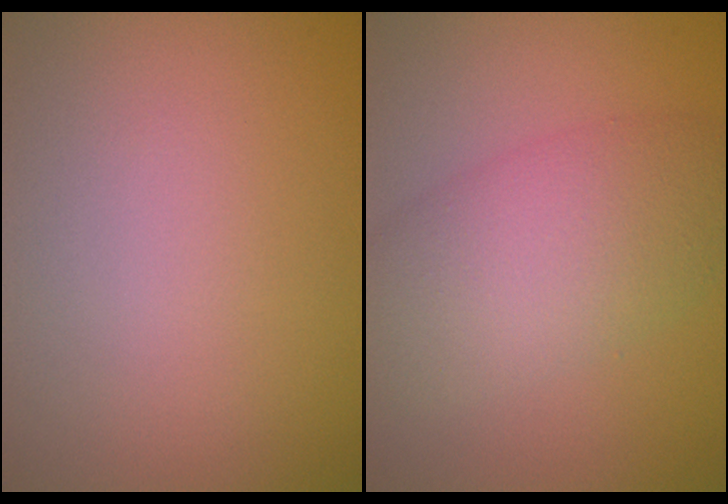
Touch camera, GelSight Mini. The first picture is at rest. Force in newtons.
{"total": 6.6, "press": 6.6, "slide": 0.3}